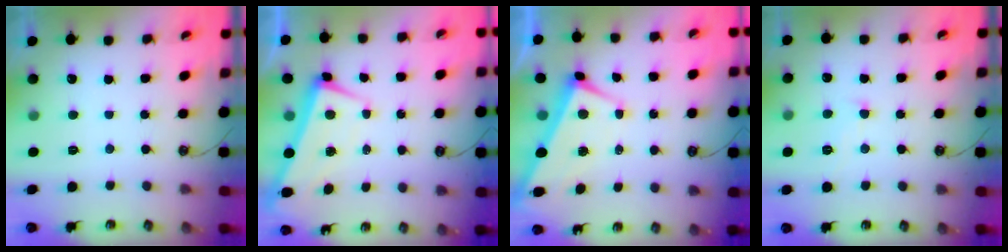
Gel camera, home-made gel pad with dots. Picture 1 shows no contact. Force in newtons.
{"total": 1.6, "press": 0.6, "slide": 1.4}
{"total": 2.9, "press": 2.8, "slide": 0.9}
{"total": 1.3, "press": 1.1, "slide": 0.6}